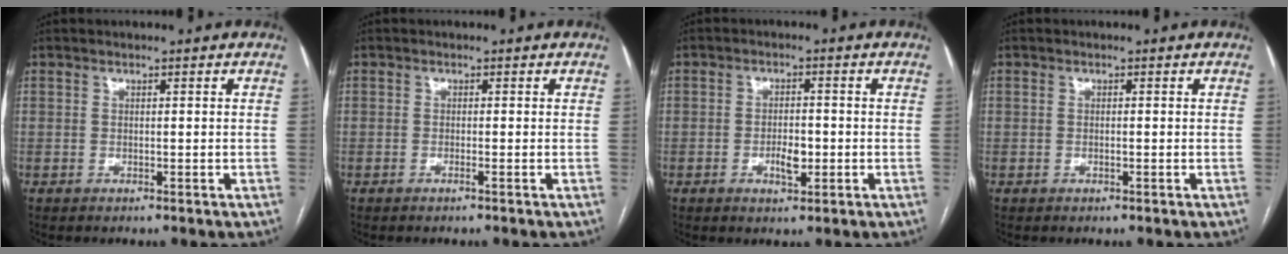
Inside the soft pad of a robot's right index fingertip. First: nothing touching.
{"total": 0.6, "force": [-0.4, -0.2, 0.5], "torque": [-0.009, 0.001, -0.007]}
{"total": 3.8, "force": [-1.1, 1.5, 3.3], "torque": [-0.059, 0.002, -0.016]}
{"total": 0.6, "force": [-0.1, 0.1, 0.6], "torque": [-0.016, 0.003, 0.000]}